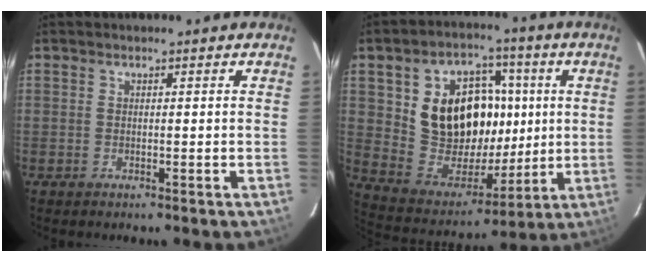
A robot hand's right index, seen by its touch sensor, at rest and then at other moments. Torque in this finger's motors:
{"motor_torque": [1.36, 0.78, 0.40, 0.16]}